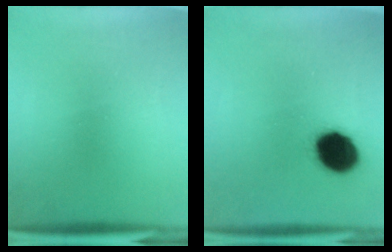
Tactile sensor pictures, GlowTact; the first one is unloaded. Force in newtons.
{"total": 13.1}